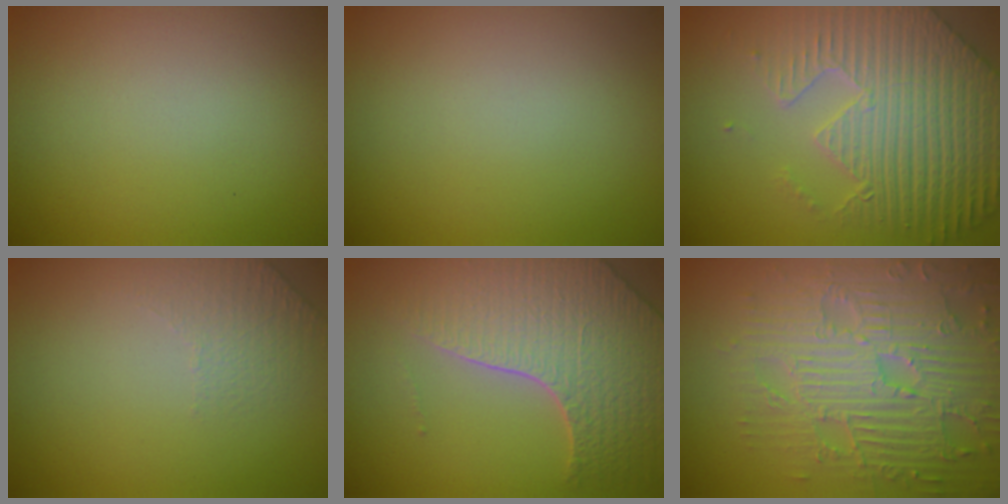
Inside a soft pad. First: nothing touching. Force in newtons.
{"total": 0.0}
{"total": 8.1, "press": 6.4, "slide": 5.0}
{"total": 1.3, "press": 0.8, "slide": 1.1}
{"total": 7.0, "press": 5.6, "slide": 4.2}
{"total": 8.2, "press": 6.2, "slide": 5.4}